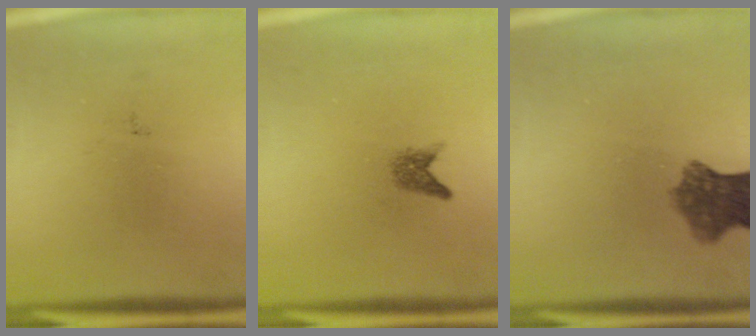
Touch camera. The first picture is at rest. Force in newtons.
{"total": 1.5}
{"total": 7.0}